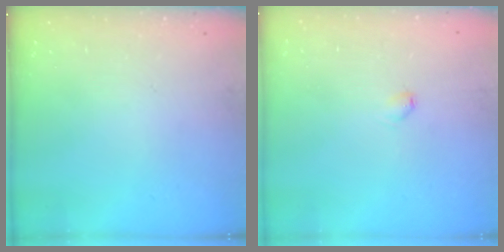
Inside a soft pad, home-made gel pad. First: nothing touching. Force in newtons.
{"total": 2.7, "press": 2.7, "slide": 0.4}